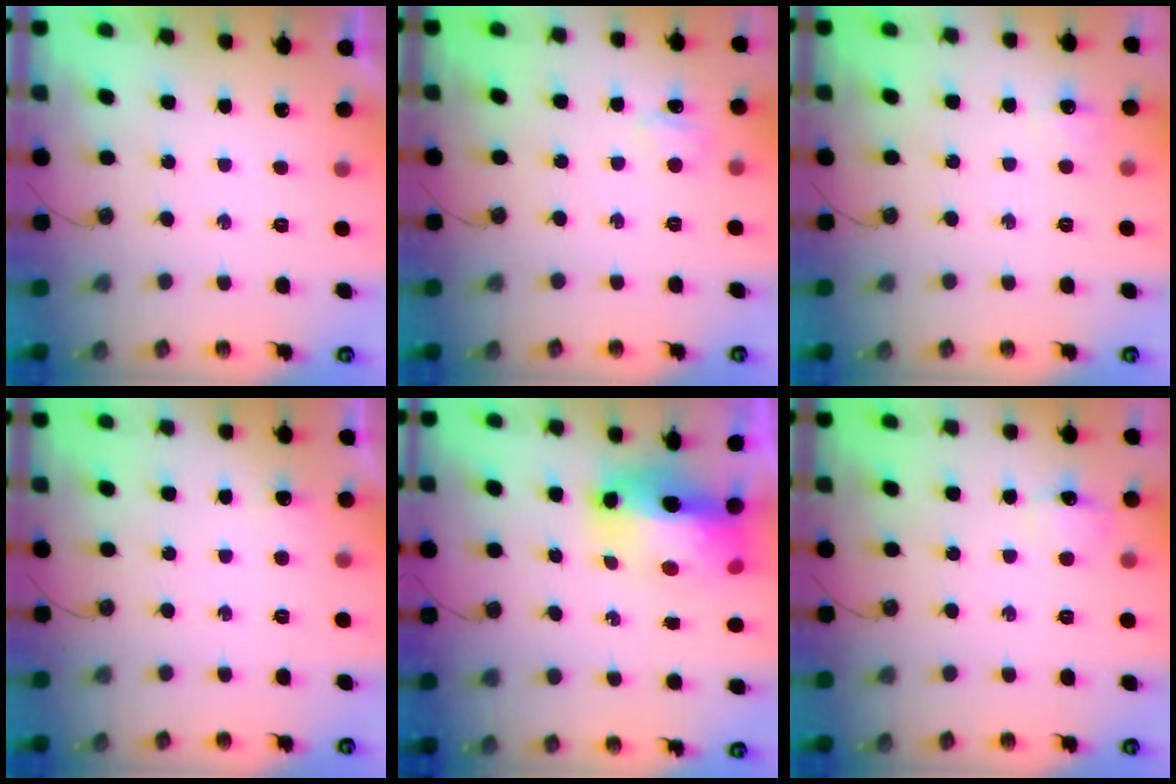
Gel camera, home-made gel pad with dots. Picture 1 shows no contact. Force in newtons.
{"total": 5.5, "press": 5.4, "slide": 1.0}
{"total": 13.7, "press": 6.1, "slide": 12.2}
{"total": 5.4, "press": 4.0, "slide": 3.6}
{"total": 13.2, "press": 13.0, "slide": 2.0}
{"total": 7.0, "press": 7.0, "slide": 0.8}